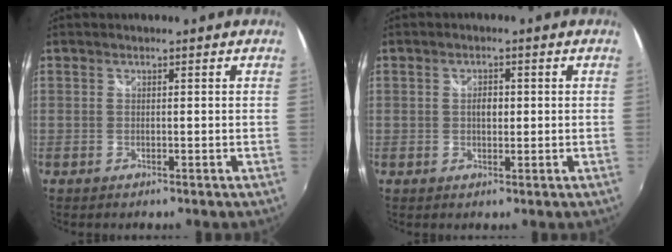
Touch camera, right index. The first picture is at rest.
{"total": 2.3, "force": [0.1, 1.5, 1.7], "torque": [-0.027, 0.005, 0.000]}